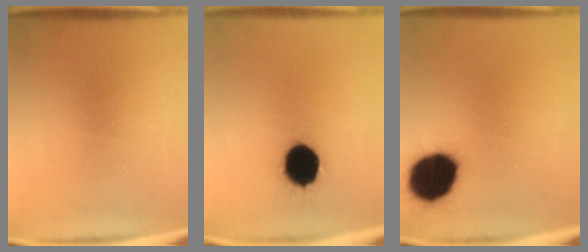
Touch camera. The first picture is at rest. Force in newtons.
{"total": 13.7}
{"total": 16.7}